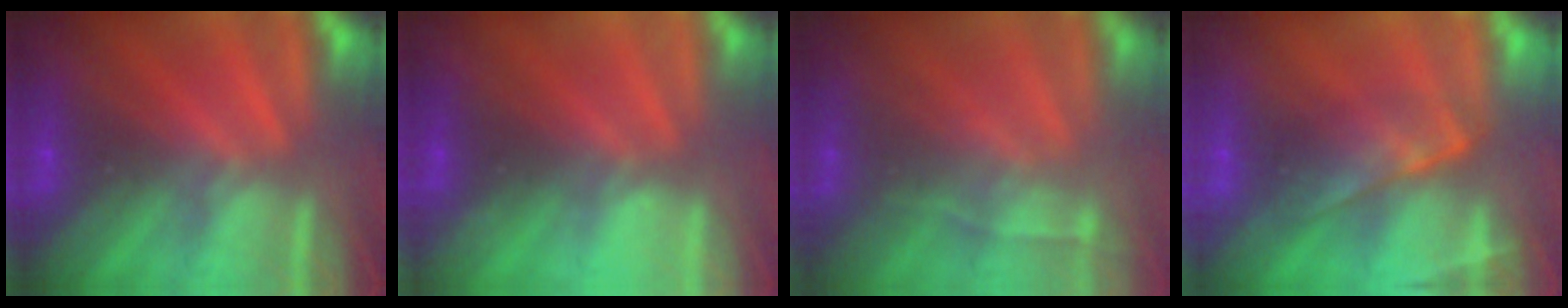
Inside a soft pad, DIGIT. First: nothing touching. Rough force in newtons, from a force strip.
{"total": 2.2}
{"total": 2.0}
{"total": 4.1}